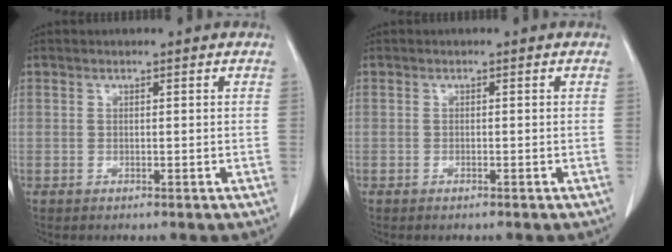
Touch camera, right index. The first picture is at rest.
{"total": 0.0}